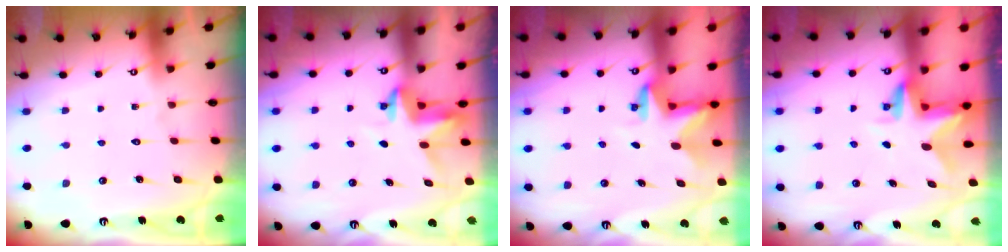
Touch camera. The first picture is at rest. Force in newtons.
{"total": 3.8, "press": 3.8, "slide": 0.4}
{"total": 2.8, "press": 2.8, "slide": 0.2}
{"total": 3.5, "press": 3.5, "slide": 0.3}